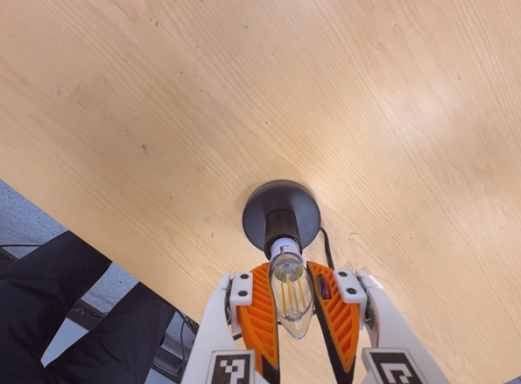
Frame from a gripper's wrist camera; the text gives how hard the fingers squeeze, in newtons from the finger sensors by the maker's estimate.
{"total": 14.3, "left": 14.4, "right": 14.3}